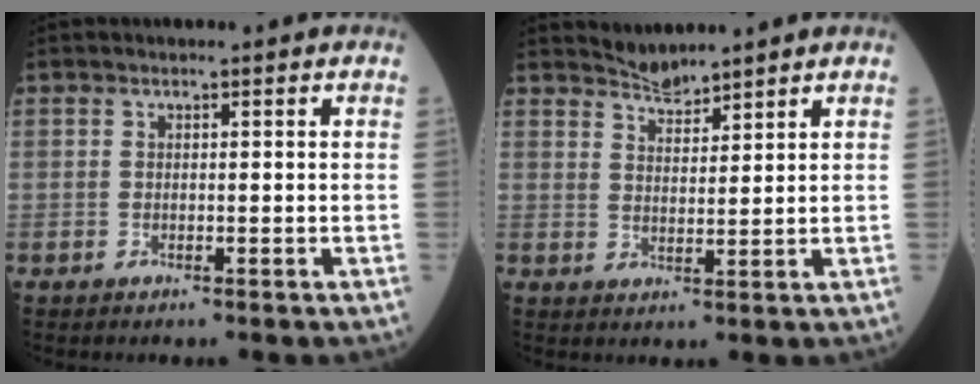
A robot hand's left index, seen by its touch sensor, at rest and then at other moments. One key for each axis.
{"total": 3.4, "fx": 3.4, "fy": 0.1, "fz": 0.0, "tx": -0.005, "ty": 0.005, "tz": 0.065}